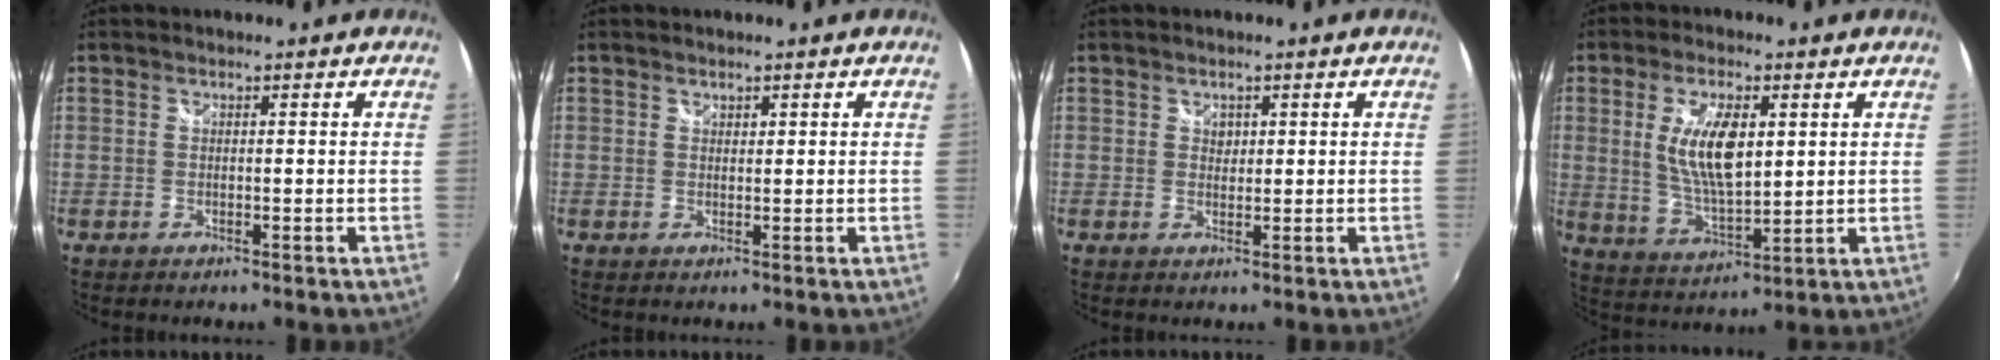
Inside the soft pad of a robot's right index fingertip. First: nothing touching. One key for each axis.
{"total": 0.7, "fx": 0.6, "fy": 0.3, "fz": 0.1, "tx": -0.001, "ty": 0.002, "tz": 0.011}
{"total": 1.2, "fx": 0.6, "fy": 1.0, "fz": 0.3, "tx": -0.001, "ty": 0.004, "tz": 0.009}
{"total": 11.0, "fx": 2.4, "fy": 4.4, "fz": 9.7, "tx": -0.186, "ty": -0.004, "tz": 0.054}